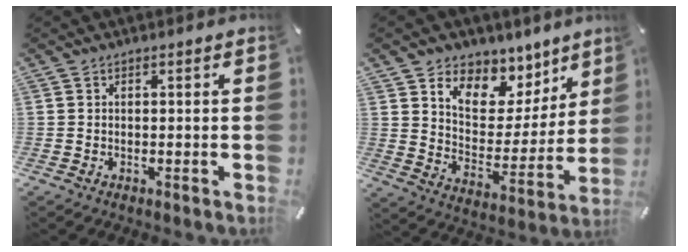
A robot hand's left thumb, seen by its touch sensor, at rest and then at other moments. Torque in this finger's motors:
{"motor_torque": [0.44, 0.28, 1.37, -1.41, 0.23]}